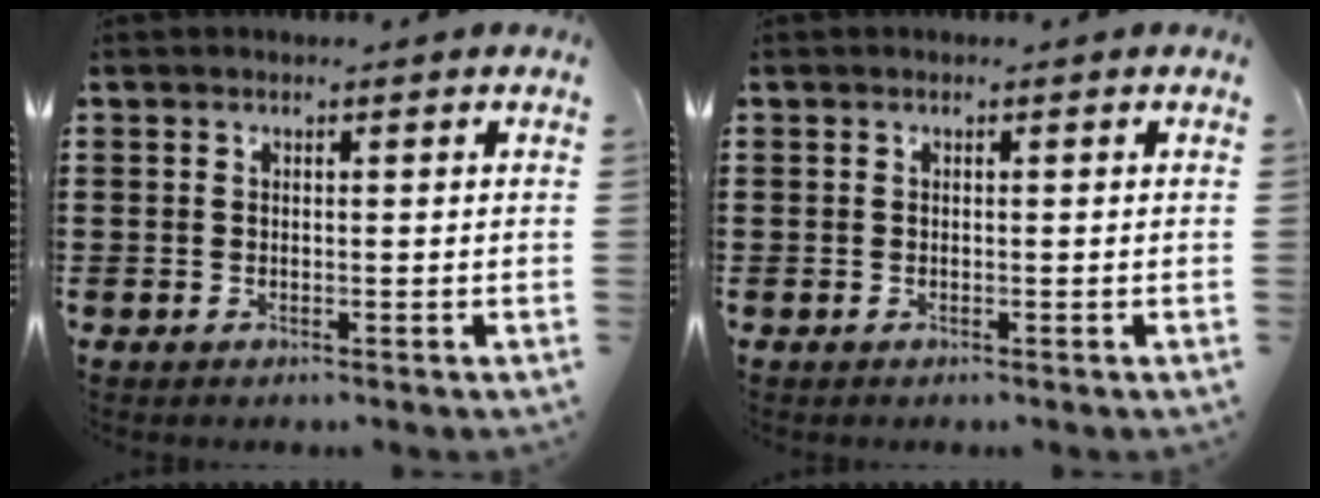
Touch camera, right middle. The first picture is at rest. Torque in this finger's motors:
{"motor_torque": [-0.02, -0.02, 0.00, 0.00]}